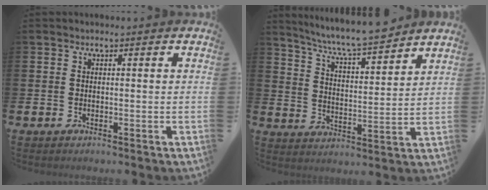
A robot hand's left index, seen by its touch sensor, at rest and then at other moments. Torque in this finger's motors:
{"motor_torque": [0.88, -1.01, 0.42, 0.17]}